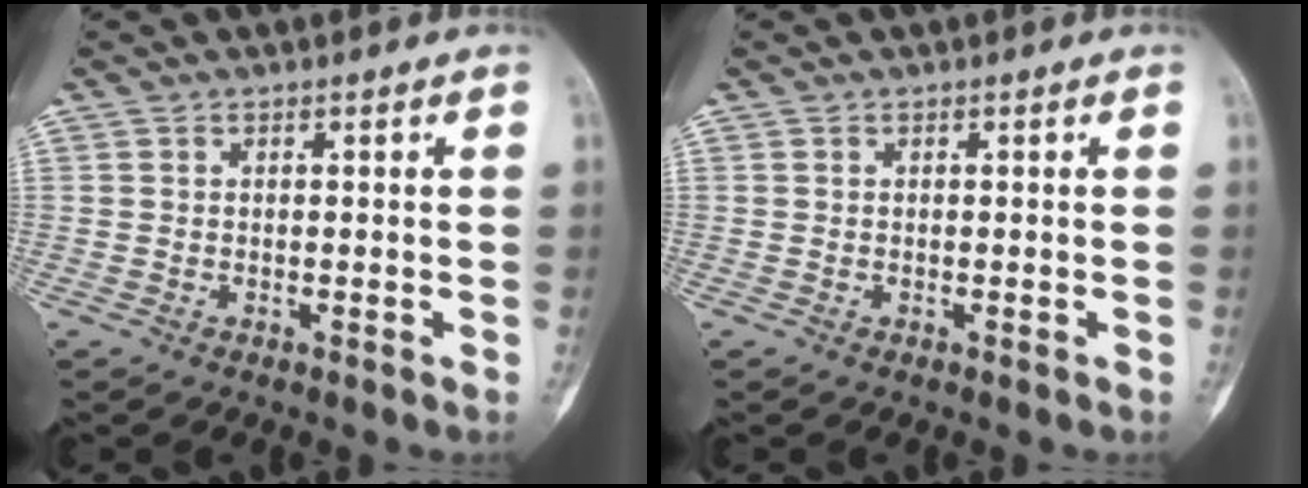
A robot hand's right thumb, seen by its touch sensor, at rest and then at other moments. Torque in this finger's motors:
{"motor_torque": [0.01, 0.01, 0.05, -0.03, 0.00]}